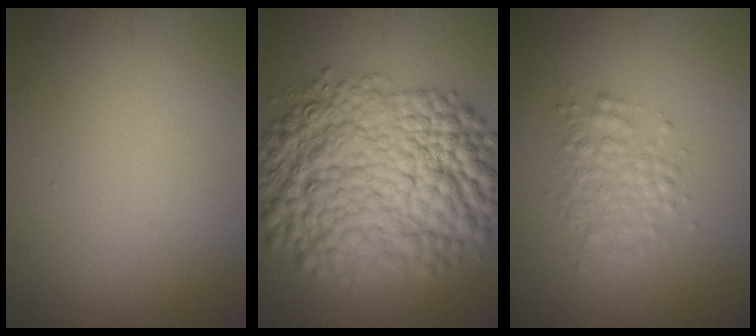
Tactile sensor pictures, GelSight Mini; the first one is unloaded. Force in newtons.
{"total": 14.3, "press": 14.3, "slide": 0.3}
{"total": 2.6, "press": 2.6, "slide": 0.0}